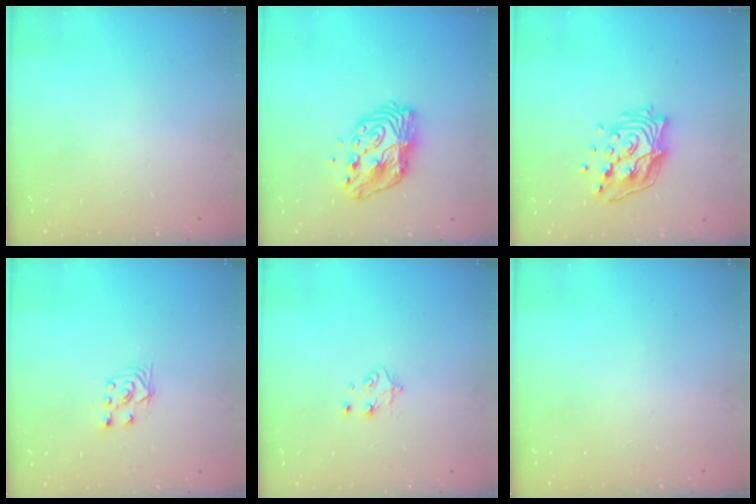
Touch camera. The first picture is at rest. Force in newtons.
{"total": 11.9, "press": 11.9, "slide": 0.8}
{"total": 14.9, "press": 14.8, "slide": 1.4}
{"total": 3.8, "press": 3.7, "slide": 0.9}
{"total": 5.3, "press": 5.2, "slide": 0.8}
{"total": 0.0}